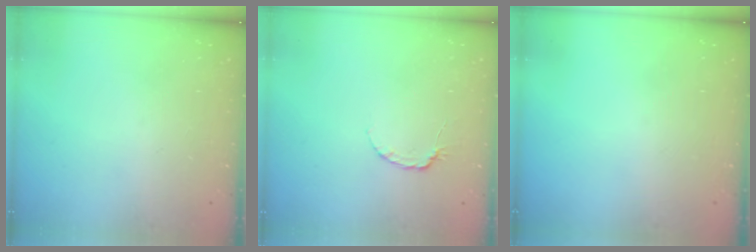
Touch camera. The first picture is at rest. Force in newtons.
{"total": 3.7, "press": 3.6, "slide": 0.5}
{"total": 0.0}